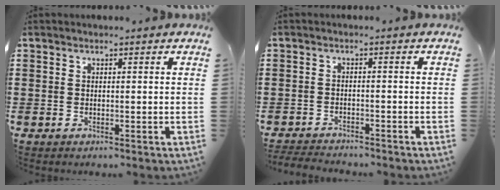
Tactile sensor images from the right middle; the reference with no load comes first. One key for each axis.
{"total": 2.8, "fx": -2.7, "fy": 0.5, "fz": 0.0, "tx": -0.006, "ty": -0.001, "tz": -0.060}